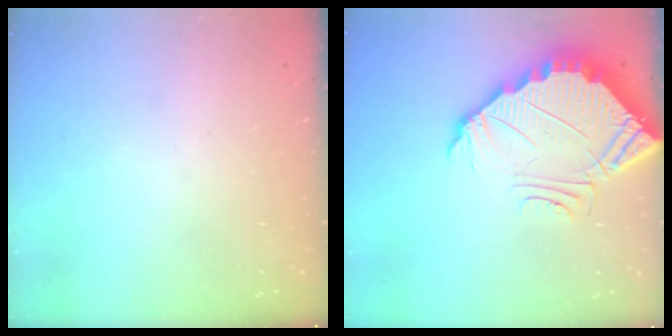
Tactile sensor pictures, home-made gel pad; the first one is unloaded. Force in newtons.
{"total": 5.7, "press": 5.7, "slide": 0.3}